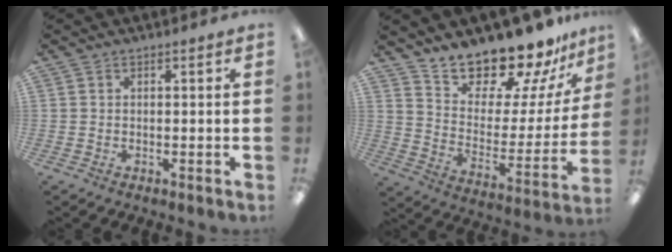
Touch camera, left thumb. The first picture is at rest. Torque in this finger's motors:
{"motor_torque": [0.81, 0.82, 1.47, -1.30, 0.04]}